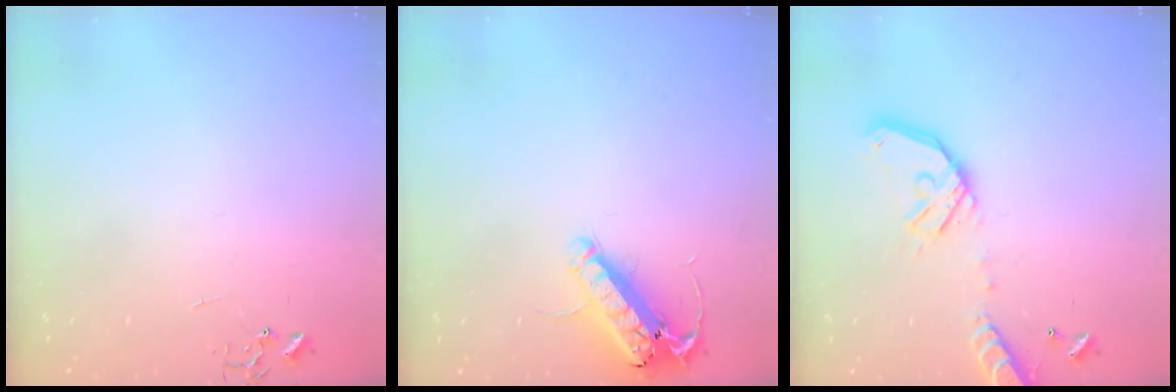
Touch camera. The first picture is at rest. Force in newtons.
{"total": 14.7, "press": 14.4, "slide": 2.7}
{"total": 15.4, "press": 15.1, "slide": 2.8}